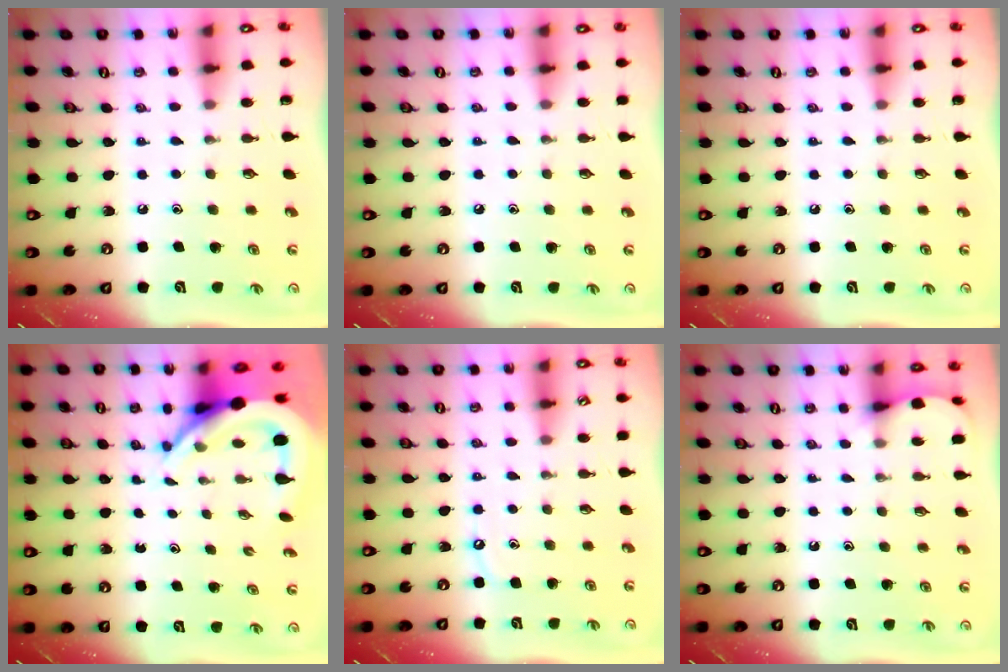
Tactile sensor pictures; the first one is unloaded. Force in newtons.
{"total": 2.6, "press": 2.6, "slide": 0.4}
{"total": 0.0}
{"total": 8.9, "press": 8.8, "slide": 1.3}
{"total": 5.3, "press": 5.2, "slide": 0.7}
{"total": 4.1, "press": 4.1, "slide": 0.4}